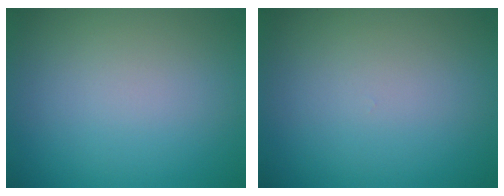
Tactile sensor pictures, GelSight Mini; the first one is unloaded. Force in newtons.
{"total": 0.0}